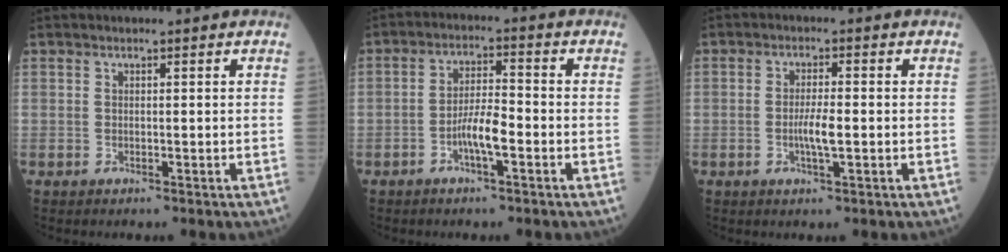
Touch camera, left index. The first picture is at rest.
{"total": 5.1, "force": [-2.3, 0.8, 4.5], "torque": [-0.087, 0.002, -0.047]}
{"total": 3.3, "force": [-0.9, 0.3, 3.2], "torque": [-0.062, -0.006, -0.018]}